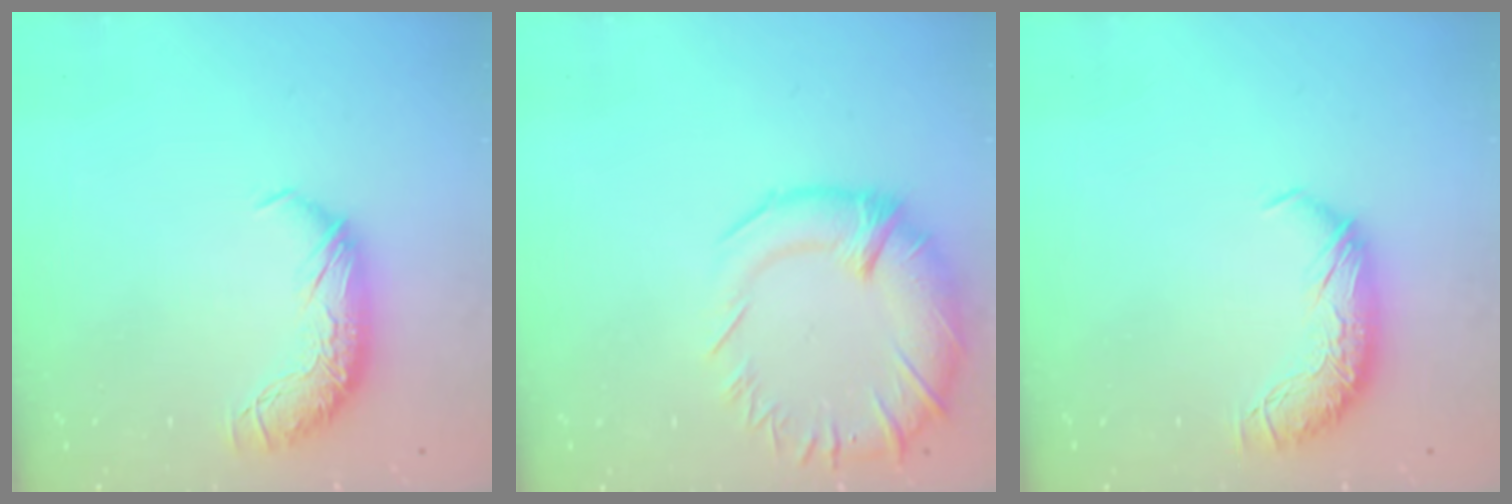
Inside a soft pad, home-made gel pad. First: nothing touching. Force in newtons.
{"total": 5.6, "press": 3.8, "slide": 4.1}
{"total": 0.0}